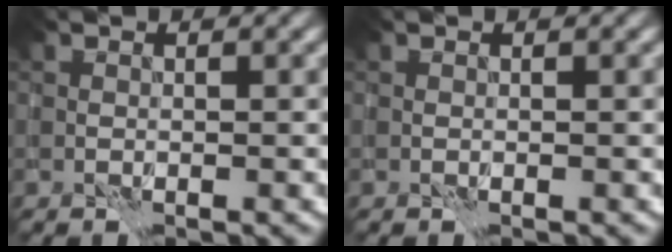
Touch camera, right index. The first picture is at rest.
{"total": 0.0}